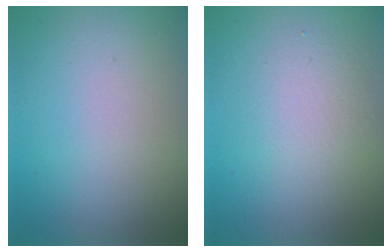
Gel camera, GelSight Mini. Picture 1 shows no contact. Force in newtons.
{"total": 2.5, "press": 2.5, "slide": 0.2}